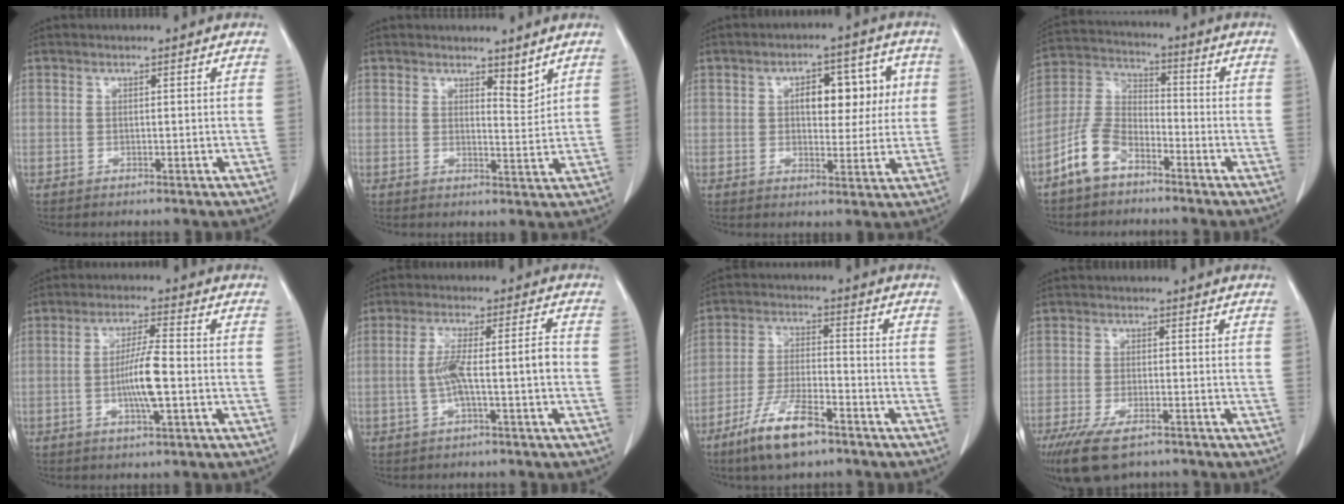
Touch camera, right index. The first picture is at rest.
{"total": 3.1, "force": [2.6, 0.8, 1.5], "torque": [-0.022, -0.013, 0.042]}
{"total": 8.8, "force": [2.0, 4.6, 7.2], "torque": [-0.091, 0.027, 0.031]}
{"total": 8.6, "force": [-5.5, 4.6, 4.7], "torque": [-0.117, 0.014, -0.115]}
{"total": 7.0, "force": [-1.3, 0.5, 6.8], "torque": [-0.131, -0.003, -0.028]}
{"total": 6.9, "force": [-1.3, 0.4, 6.8], "torque": [-0.132, 0.019, -0.022]}
{"total": 10.2, "force": [-6.7, 2.5, 7.3], "torque": [-0.145, -0.014, -0.123]}
{"total": 9.6, "force": [-6.8, 3.3, 5.9], "torque": [-0.107, -0.017, -0.112]}